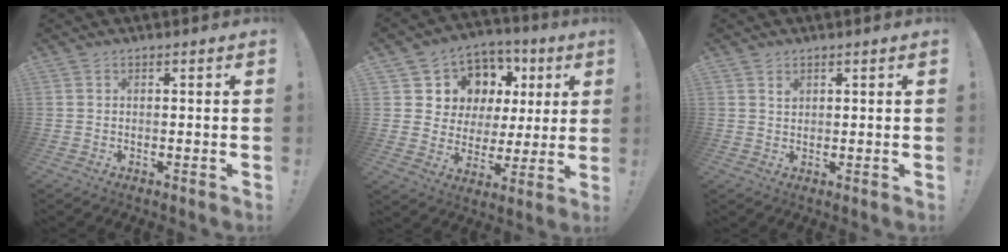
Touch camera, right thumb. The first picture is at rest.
{"total": 10.3, "force": [4.8, 8.8, 2.3], "torque": [-0.047, -0.041, 0.114]}
{"total": 1.3, "force": [0.9, 0.8, 0.3], "torque": [0.007, -0.006, 0.016]}